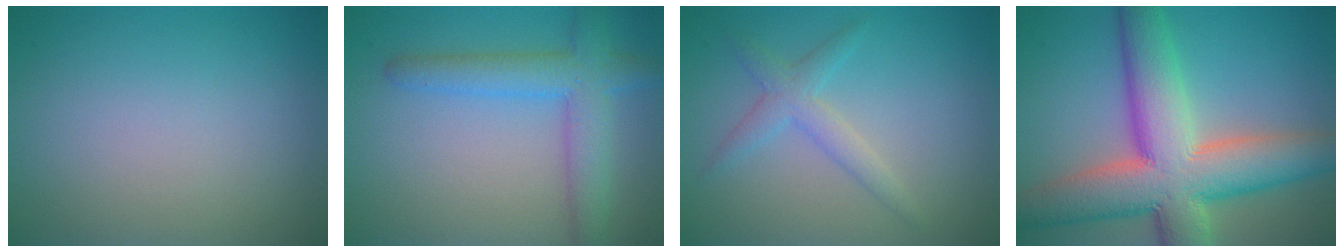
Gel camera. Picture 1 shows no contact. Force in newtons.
{"total": 4.9, "press": 4.9, "slide": 0.3}
{"total": 2.4, "press": 2.4, "slide": 0.2}
{"total": 12.0, "press": 12.0, "slide": 0.8}